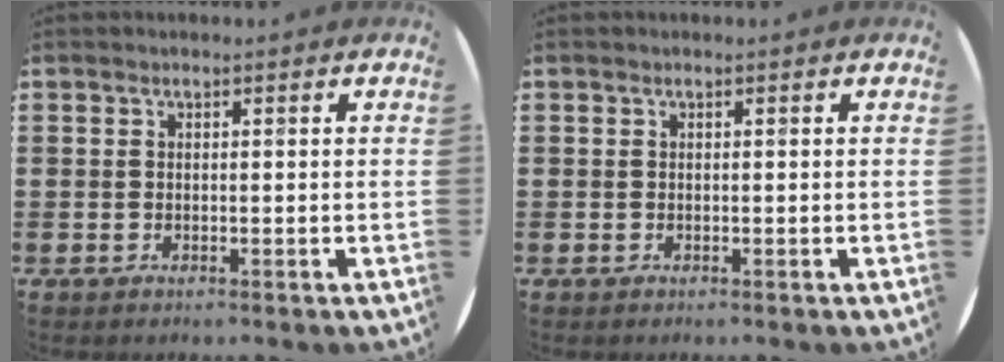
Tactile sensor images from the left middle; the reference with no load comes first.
{"total": 0.0}